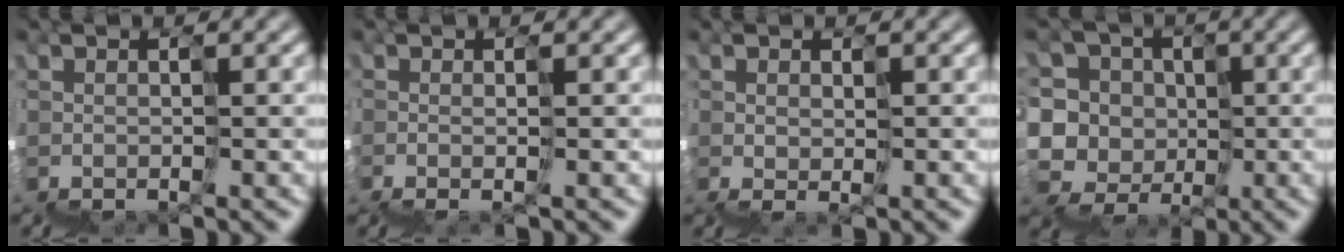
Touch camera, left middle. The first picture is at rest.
{"total": 2.2, "force": [-0.3, 0.8, 2.0], "torque": [-0.002, -0.002, -0.006]}
{"total": 1.0, "force": [0.0, 0.9, 0.4], "torque": [-0.003, 0.004, 0.004]}
{"total": 6.5, "force": [-1.1, 6.1, -1.9], "torque": [0.018, 0.043, -0.059]}